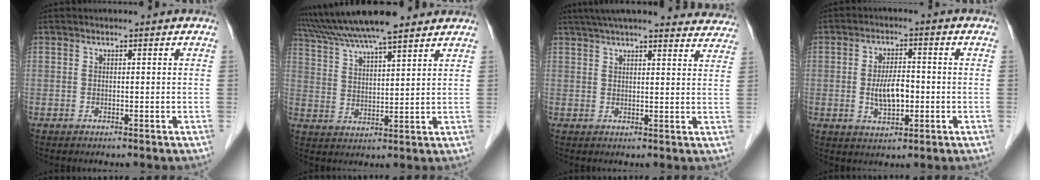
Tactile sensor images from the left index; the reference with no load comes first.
{"total": 15.6, "force": [13.4, 1.5, 7.8], "torque": [-0.143, 0.034, 0.225]}
{"total": 24.9, "force": [22.8, 4.0, 9.3], "torque": [-0.143, -0.001, 0.280]}
{"total": 5.7, "force": [-1.0, 2.4, 5.0], "torque": [-0.097, 0.000, -0.014]}